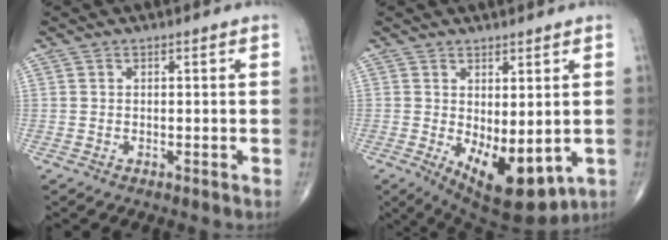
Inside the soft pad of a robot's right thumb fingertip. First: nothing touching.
{"total": 12.2, "force": [-2.1, 5.5, 10.6], "torque": [-0.147, -0.020, -0.008]}